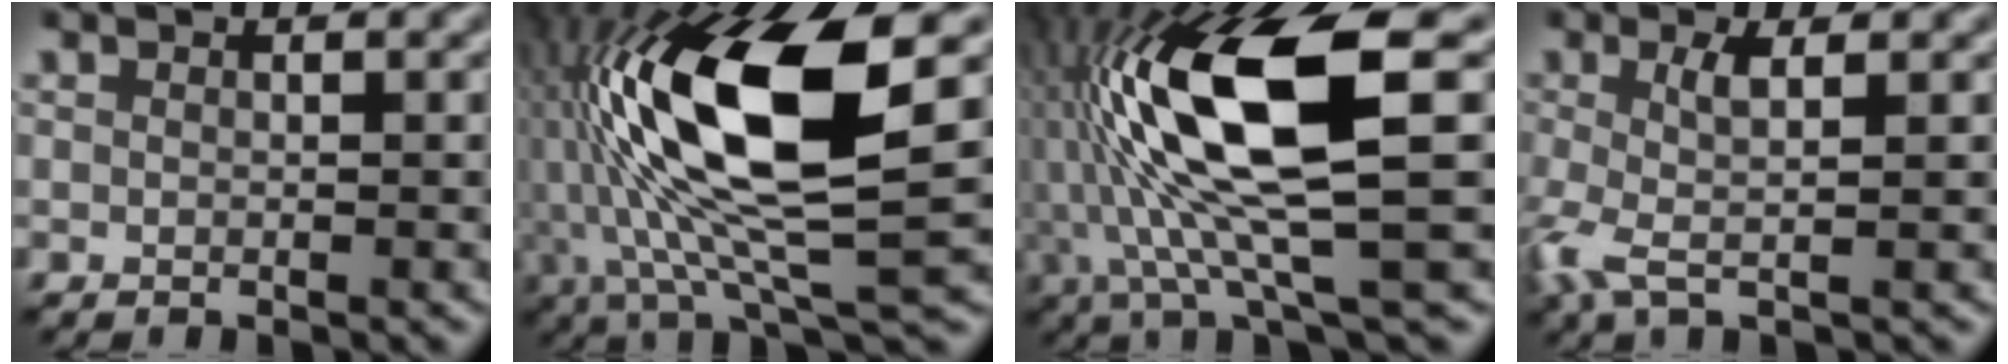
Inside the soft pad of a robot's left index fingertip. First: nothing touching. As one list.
[{"total": 14.6, "force": [1.2, 4.8, 13.8], "torque": [-0.262, 0.004, 0.017]}, {"total": 13.2, "force": [0.7, 3.5, 12.7], "torque": [-0.252, 0.006, 0.015]}, {"total": 3.8, "force": [-0.3, 0.8, 3.7], "torque": [-0.096, -0.003, -0.010]}]